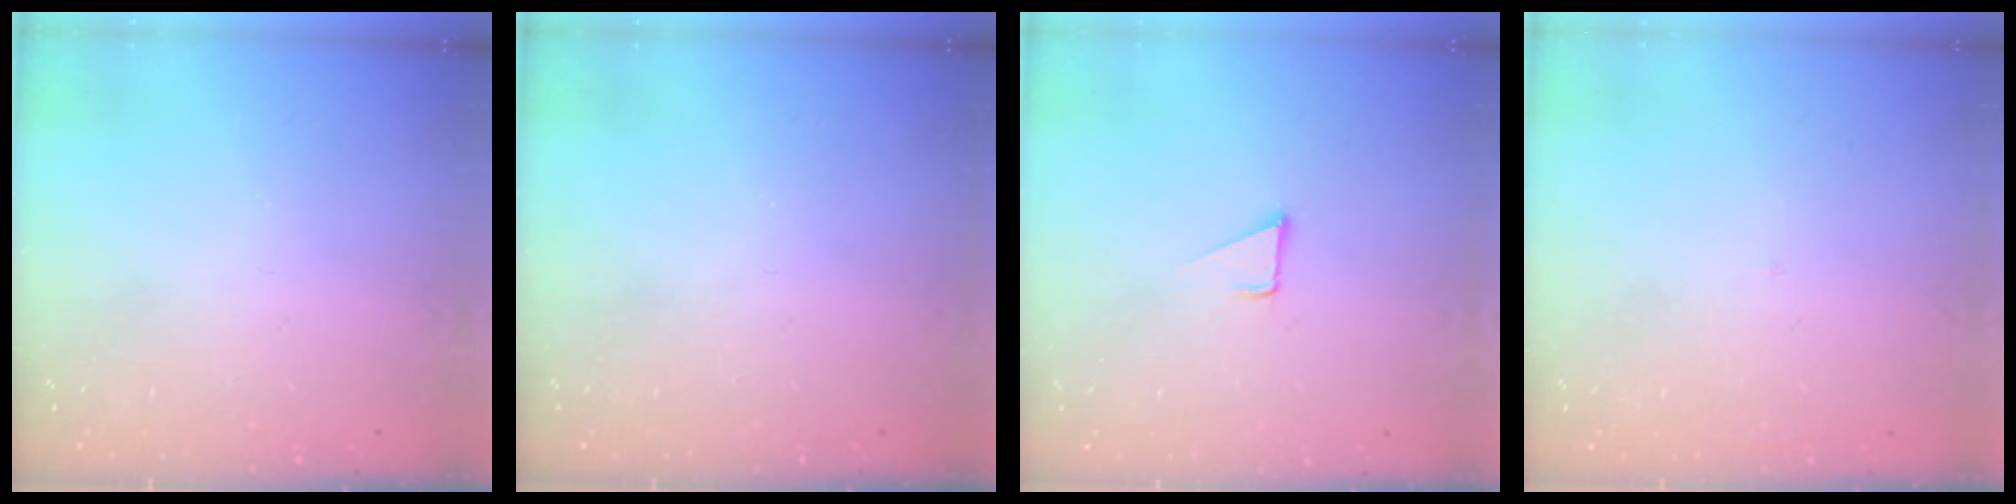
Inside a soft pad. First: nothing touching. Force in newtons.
{"total": 0.0}
{"total": 3.6, "press": 3.6, "slide": 0.3}
{"total": 1.7, "press": 1.6, "slide": 0.1}